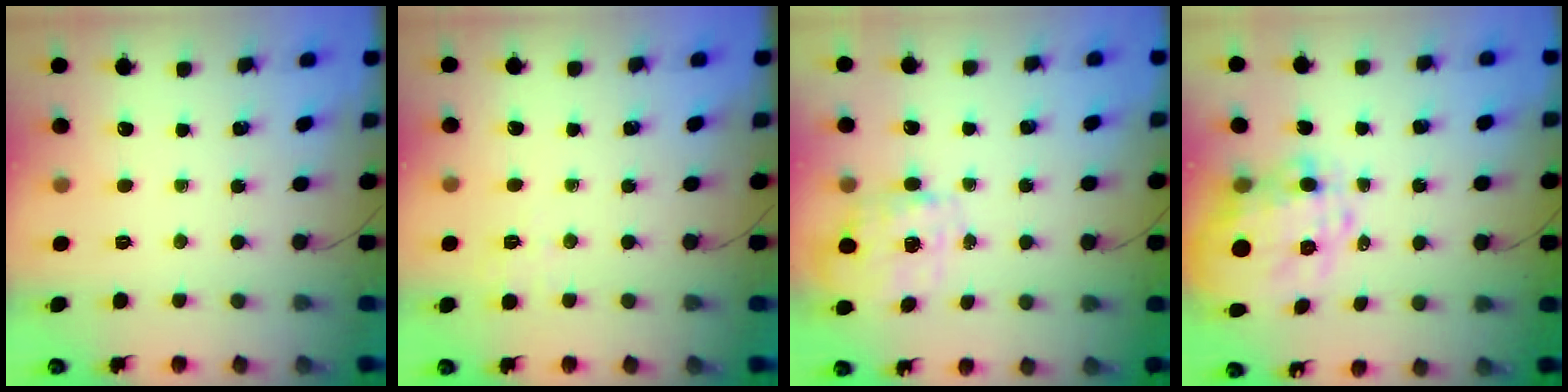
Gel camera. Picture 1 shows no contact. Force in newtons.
{"total": 2.7, "press": 2.0, "slide": 1.8}
{"total": 3.9, "press": 3.8, "slide": 0.9}
{"total": 11.1, "press": 10.8, "slide": 2.8}